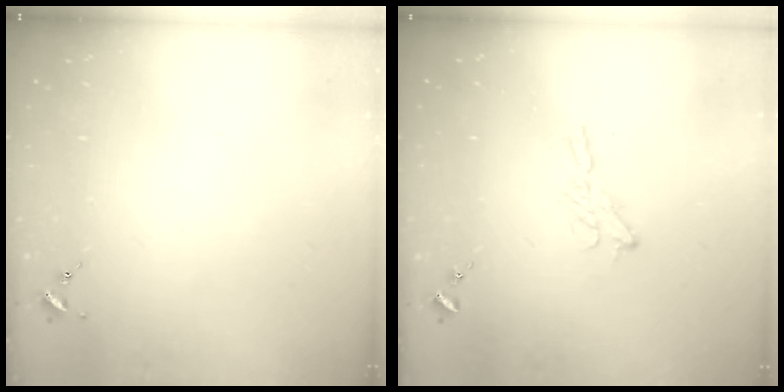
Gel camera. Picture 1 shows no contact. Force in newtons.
{"total": 6.3, "press": 6.3, "slide": 0.3}